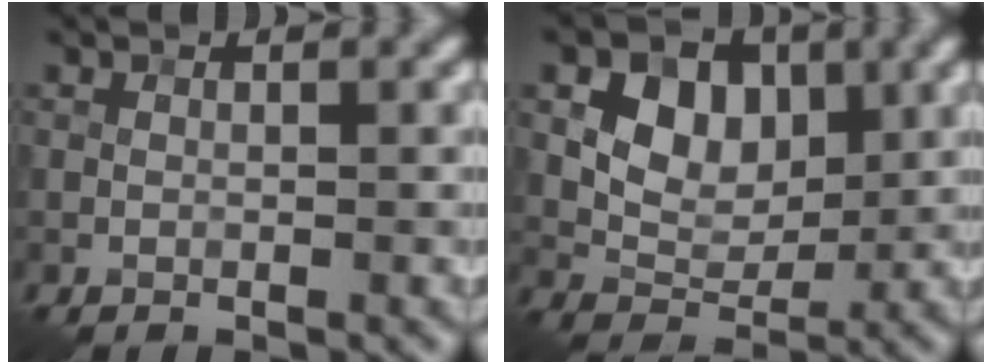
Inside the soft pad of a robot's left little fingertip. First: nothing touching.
{"total": 5.6, "force": [1.5, 4.1, 3.5], "torque": [-0.057, -0.002, 0.023]}